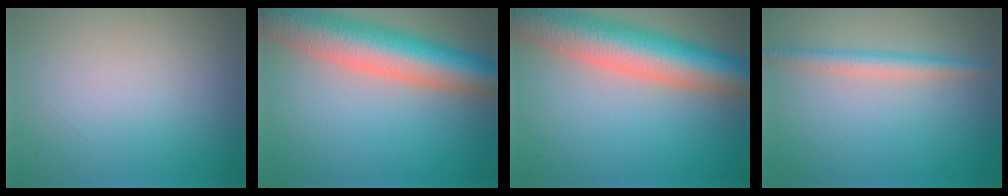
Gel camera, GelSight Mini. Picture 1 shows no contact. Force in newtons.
{"total": 10.0, "press": 10.0, "slide": 0.4}
{"total": 10.0, "press": 10.0, "slide": 0.4}
{"total": 2.4, "press": 2.4, "slide": 0.0}